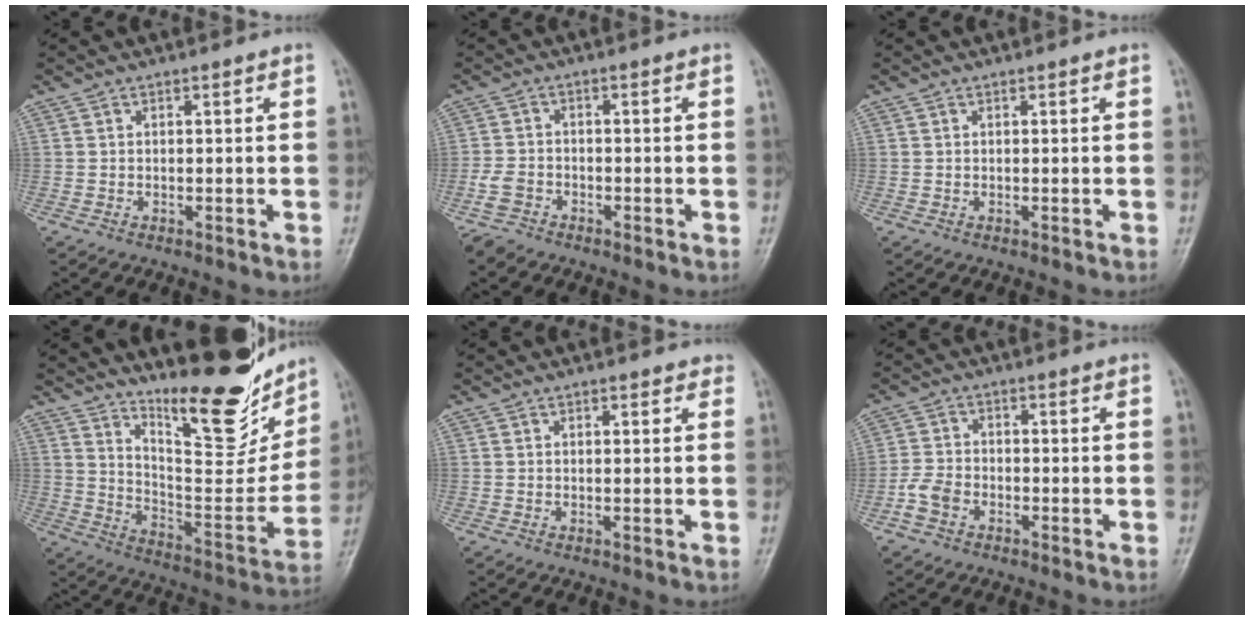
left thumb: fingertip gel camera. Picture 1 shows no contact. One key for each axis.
{"total": 3.4, "fx": -2.8, "fy": 1.8, "fz": 0.7, "tx": -0.020, "ty": 0.006, "tz": -0.061}
{"total": 0.0}
{"total": 21.1, "fx": 15.7, "fy": 6.5, "fz": 12.5, "tx": -0.135, "ty": -0.113, "tz": 0.250}
{"total": 1.5, "fx": 1.0, "fy": 0.8, "fz": 0.8, "tx": -0.001, "ty": -0.002, "tz": 0.007}
{"total": 4.4, "fx": -2.2, "fy": 3.0, "fz": 2.3, "tx": -0.043, "ty": 0.010, "tz": -0.047}